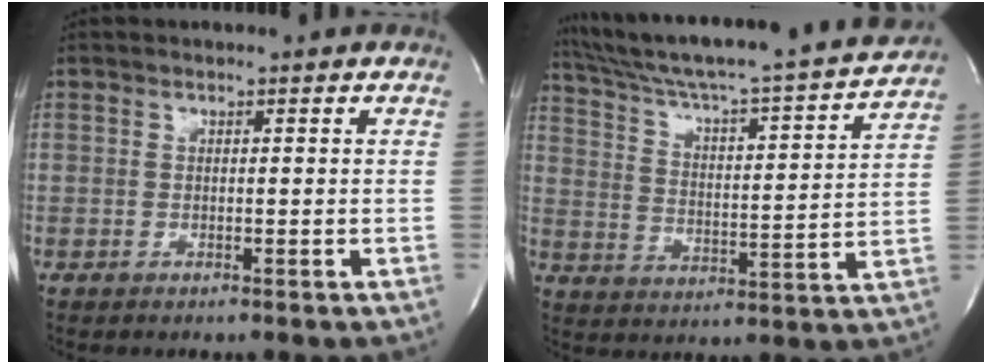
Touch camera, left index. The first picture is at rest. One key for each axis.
{"total": 23.3, "fx": 21.3, "fy": 0.8, "fz": 9.5, "tx": -0.161, "ty": -0.038, "tz": 0.301}